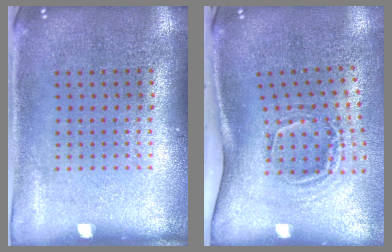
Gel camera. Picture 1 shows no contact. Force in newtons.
{"total": 2.1, "press": 1.3, "slide": 1.6}